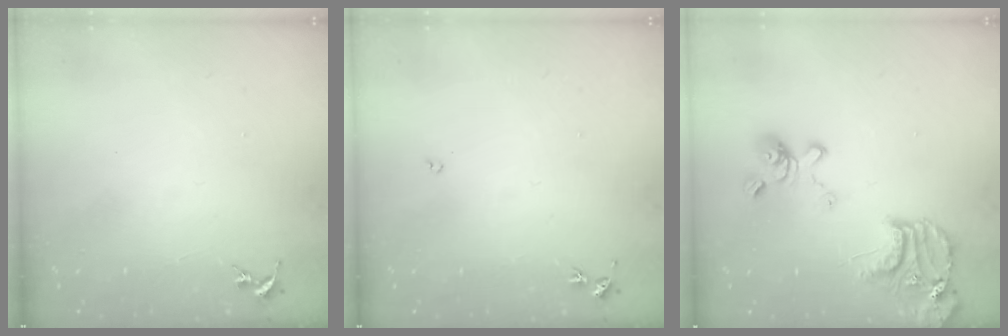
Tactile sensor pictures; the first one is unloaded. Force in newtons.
{"total": 2.7, "press": 2.7, "slide": 0.5}
{"total": 19.3, "press": 19.2, "slide": 2.2}